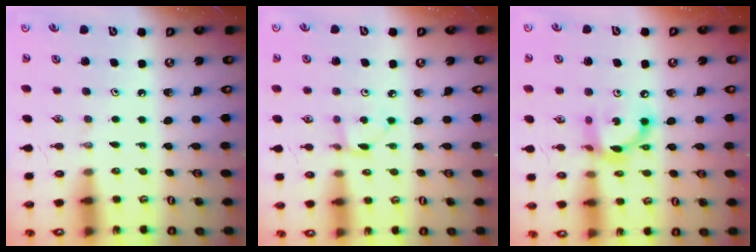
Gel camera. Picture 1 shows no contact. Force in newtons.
{"total": 1.8, "press": 1.8, "slide": 0.3}
{"total": 12.4, "press": 12.4, "slide": 0.9}